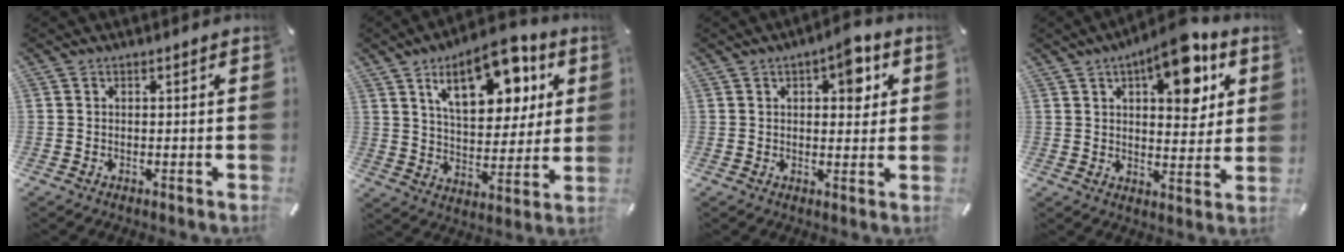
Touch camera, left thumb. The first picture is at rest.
{"total": 18.5, "force": [9.7, 9.5, 12.5], "torque": [-0.190, -0.029, 0.164]}
{"total": 7.2, "force": [2.6, 3.6, 5.6], "torque": [-0.056, -0.012, 0.035]}
{"total": 13.5, "force": [7.4, 6.0, 9.6], "torque": [-0.116, -0.039, 0.119]}